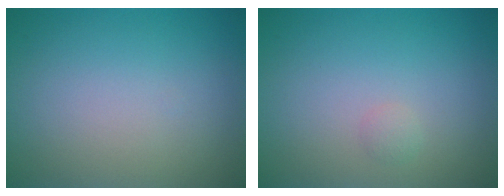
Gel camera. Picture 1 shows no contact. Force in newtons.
{"total": 0.6, "press": 0.6, "slide": 0.1}